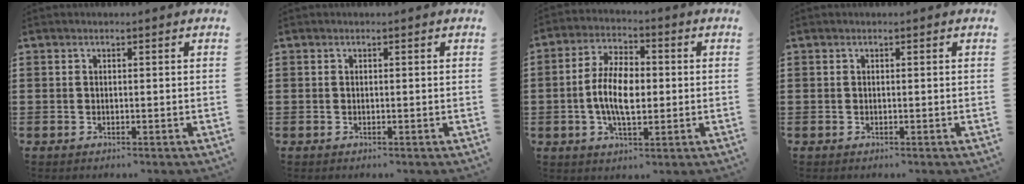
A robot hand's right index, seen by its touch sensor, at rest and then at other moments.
{"total": 0.0}
{"total": 7.9, "force": [-0.7, 3.9, 6.8], "torque": [-0.151, 0.003, -0.020]}
{"total": 0.0}